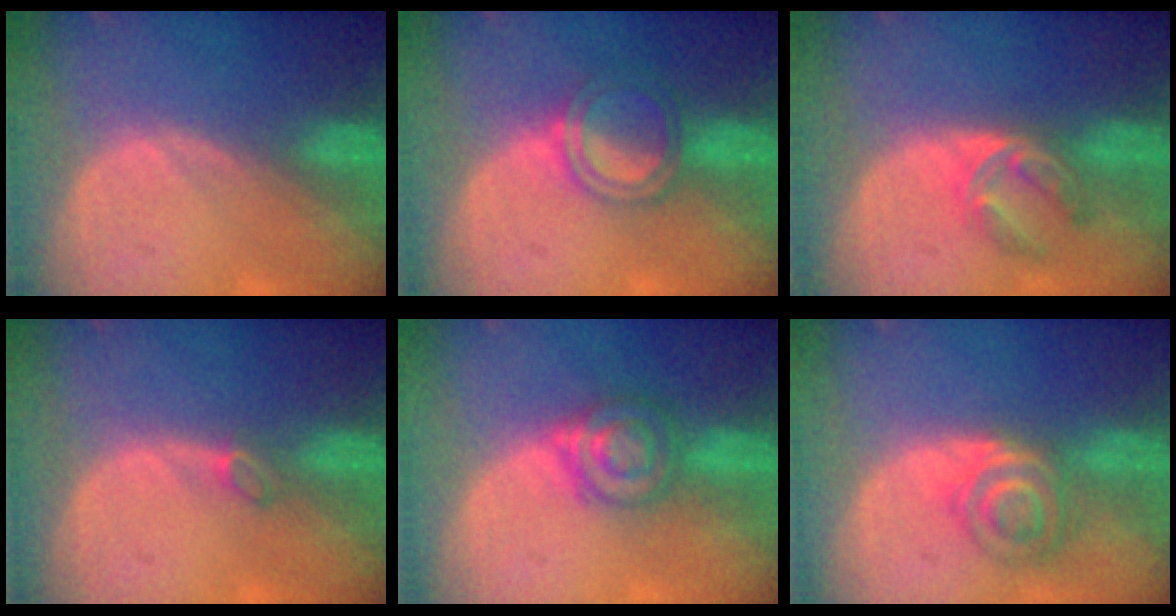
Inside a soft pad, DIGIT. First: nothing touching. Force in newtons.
{"total": 5.1, "press": 4.6, "slide": 2.1}
{"total": 5.7, "press": 4.7, "slide": 3.2}
{"total": 1.4, "press": 1.3, "slide": 0.3}
{"total": 6.2, "press": 5.8, "slide": 2.2}
{"total": 6.3, "press": 5.6, "slide": 2.7}